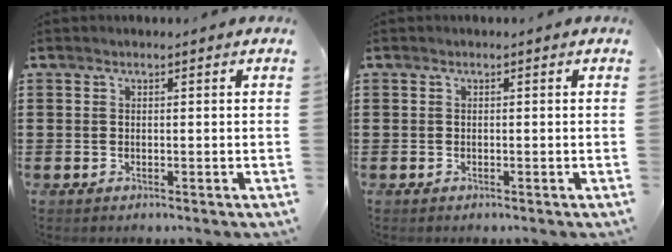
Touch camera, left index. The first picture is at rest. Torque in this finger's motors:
{"motor_torque": [-0.01, 0.00, 0.00, 0.00]}